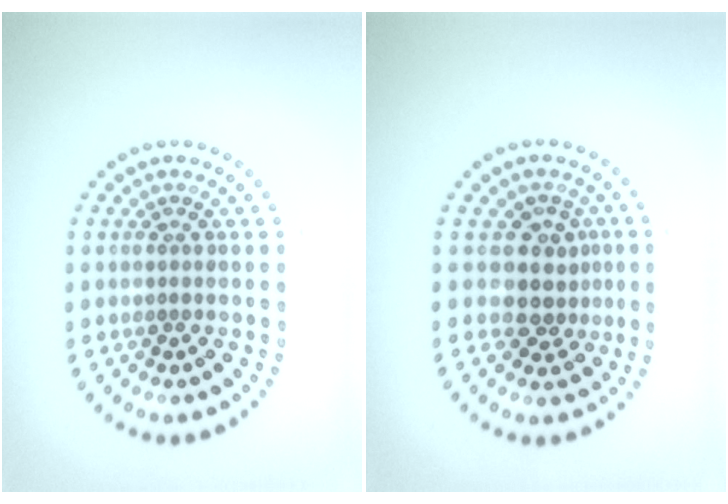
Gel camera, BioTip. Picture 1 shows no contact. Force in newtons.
{"total": 3.3, "press": 2.5, "slide": 2.1}